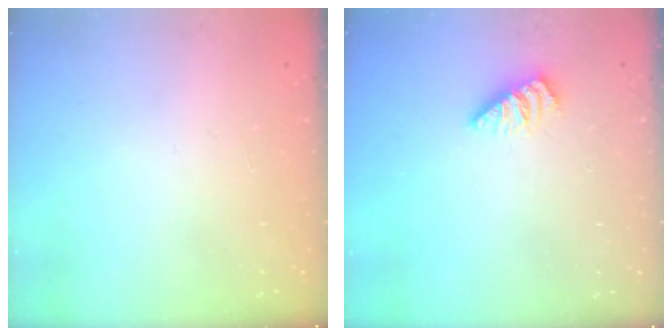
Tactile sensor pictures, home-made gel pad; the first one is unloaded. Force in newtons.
{"total": 0.0}